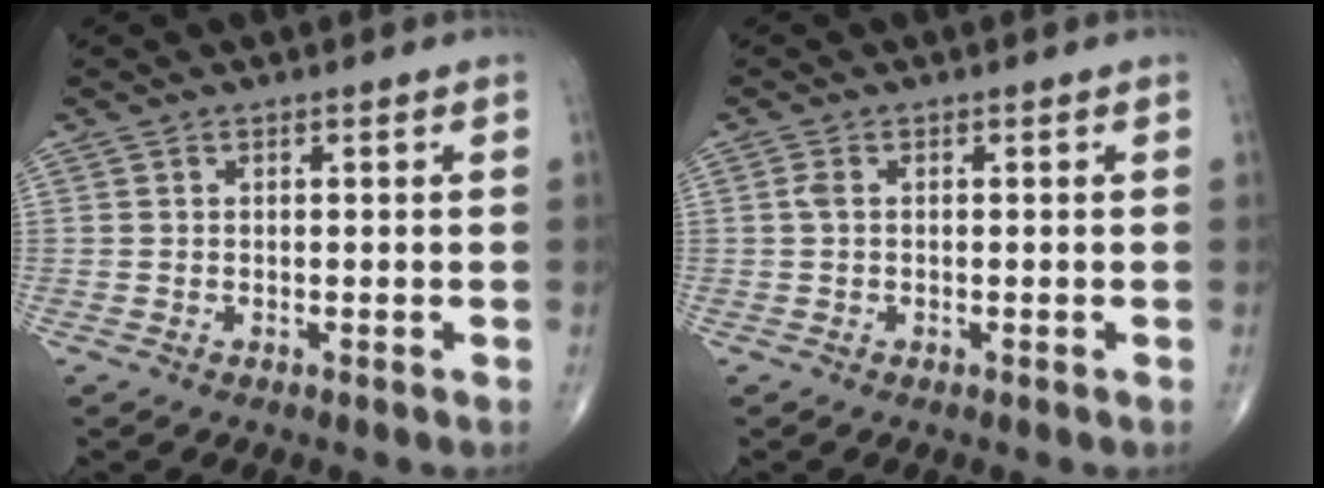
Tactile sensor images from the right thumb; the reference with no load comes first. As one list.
[{"total": 1.1, "force": [0.0, 0.6, 0.9], "torque": [-0.019, 0.000, -0.003]}]